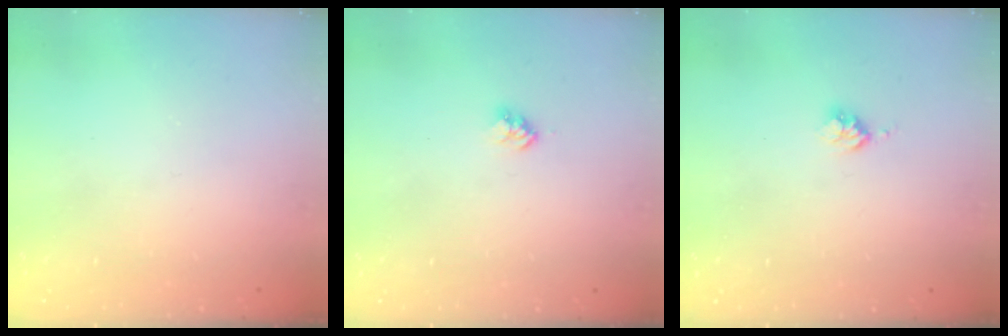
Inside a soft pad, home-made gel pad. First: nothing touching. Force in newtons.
{"total": 2.8, "press": 2.8, "slide": 0.4}
{"total": 2.5, "press": 2.5, "slide": 0.3}